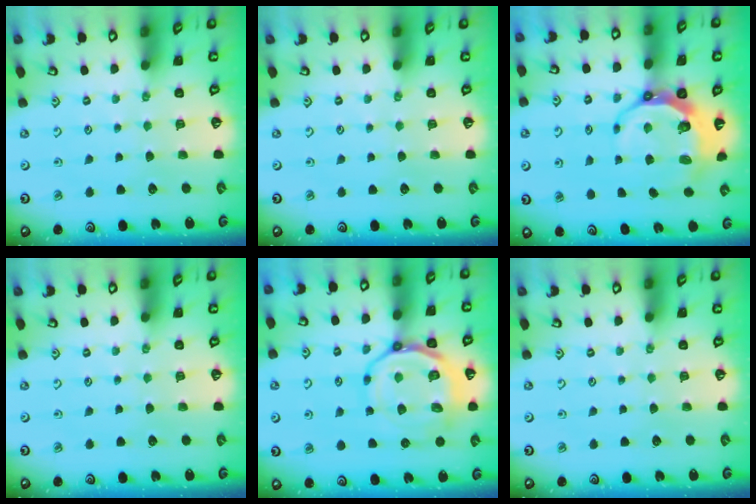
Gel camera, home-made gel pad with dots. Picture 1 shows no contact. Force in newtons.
{"total": 0.0}
{"total": 7.9, "press": 6.8, "slide": 4.0}
{"total": 0.0}
{"total": 15.0, "press": 14.9, "slide": 1.8}
{"total": 0.0}